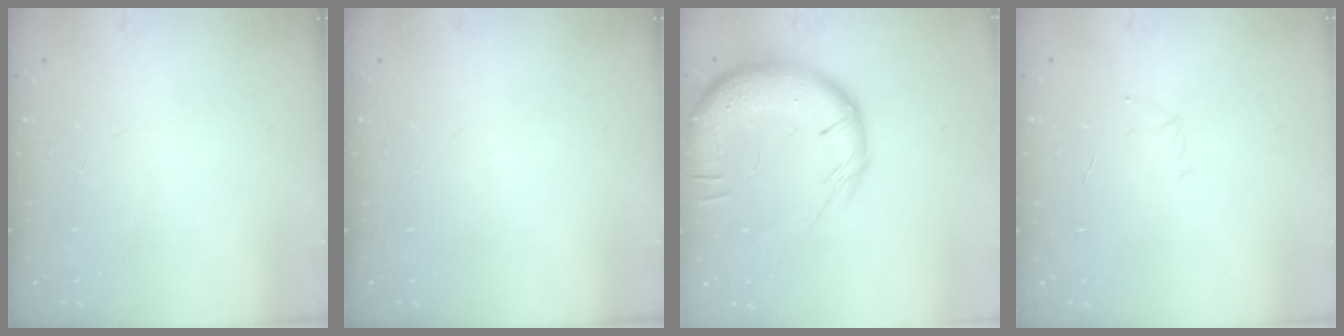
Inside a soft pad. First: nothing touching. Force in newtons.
{"total": 0.0}
{"total": 16.0, "press": 15.5, "slide": 4.1}
{"total": 2.7, "press": 2.6, "slide": 0.7}